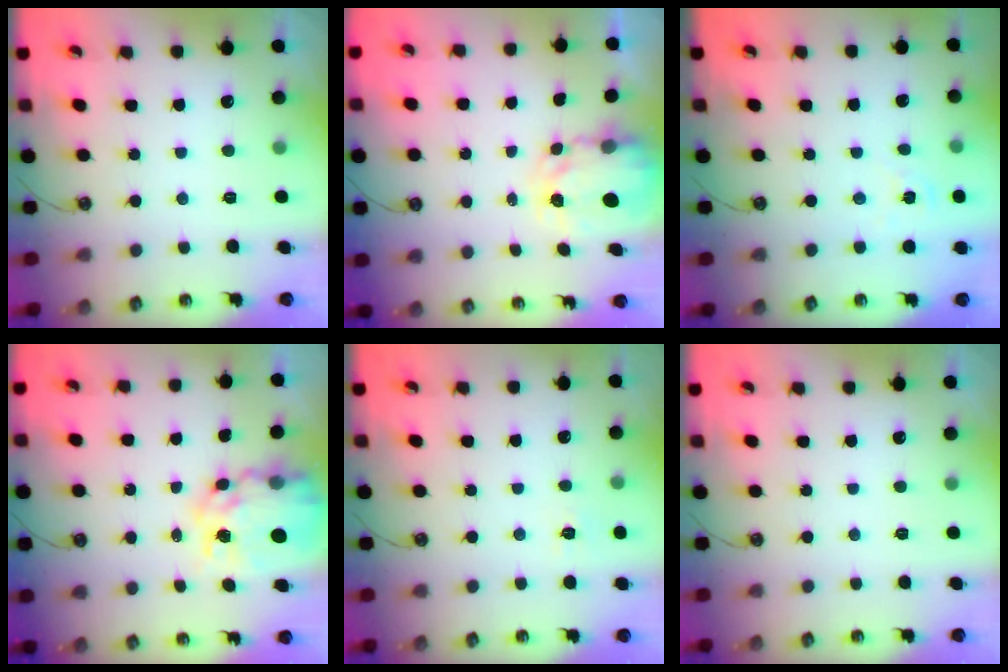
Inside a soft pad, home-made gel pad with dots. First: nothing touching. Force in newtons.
{"total": 3.9, "press": 3.9, "slide": 0.1}
{"total": 1.4, "press": 1.4, "slide": 0.2}
{"total": 13.8, "press": 13.7, "slide": 1.1}
{"total": 5.3, "press": 5.3, "slide": 0.6}
{"total": 0.0}